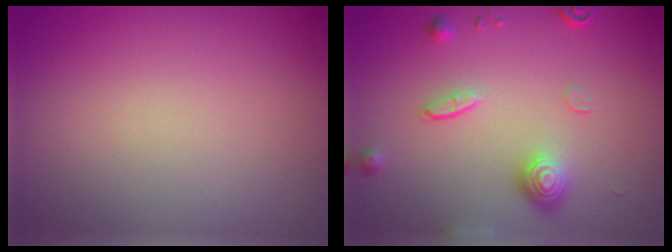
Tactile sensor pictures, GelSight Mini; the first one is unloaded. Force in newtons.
{"total": 3.4, "press": 2.9, "slide": 1.7}